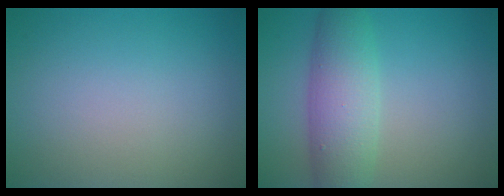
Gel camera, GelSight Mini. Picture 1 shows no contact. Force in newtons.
{"total": 5.8, "press": 5.8, "slide": 0.3}